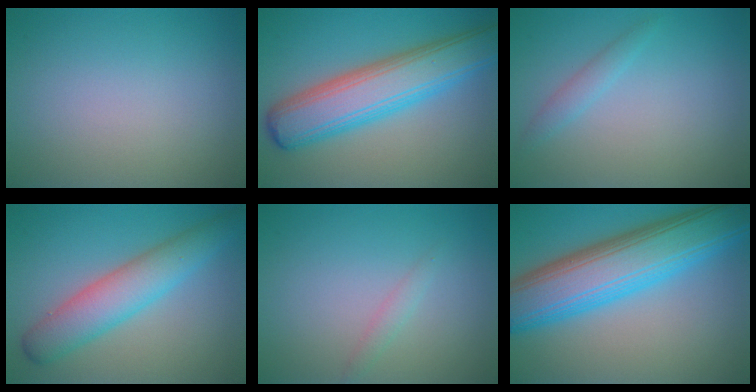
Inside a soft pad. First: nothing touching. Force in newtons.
{"total": 8.4, "press": 8.4, "slide": 0.2}
{"total": 1.3, "press": 1.3, "slide": 0.0}
{"total": 5.3, "press": 5.3, "slide": 0.1}
{"total": 0.9, "press": 0.9, "slide": 0.0}
{"total": 11.0, "press": 11.0, "slide": 0.1}